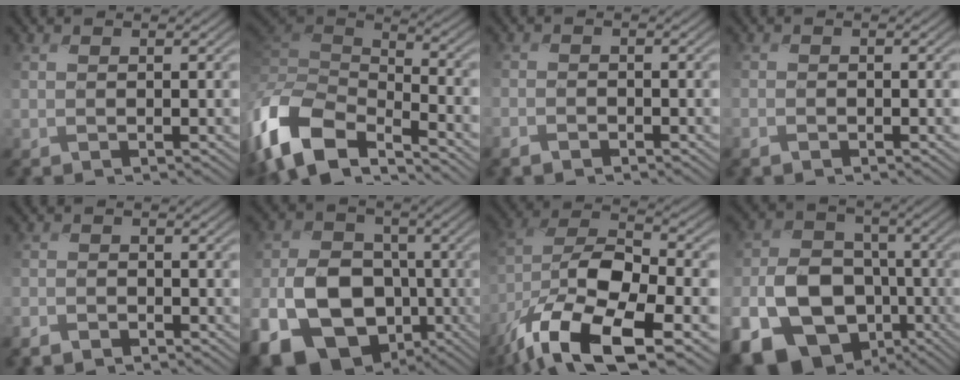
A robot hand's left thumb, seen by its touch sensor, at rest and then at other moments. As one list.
[{"total": 13.3, "force": [-7.0, 6.8, 9.0], "torque": [-0.240, -0.007, -0.134]}, {"total": 2.1, "force": [-1.7, 1.1, 0.6], "torque": [-0.013, -0.004, -0.039]}, {"total": 1.4, "force": [-1.0, 0.8, 0.5], "torque": [-0.012, -0.004, -0.023]}, {"total": 2.6, "force": [-2.1, 1.2, 0.8], "torque": [-0.015, -0.005, -0.049]}, {"total": 15.4, "force": [-5.7, 11.8, 8.1], "torque": [-0.194, -0.047, -0.104]}, {"total": 17.2, "force": [-9.4, 7.0, 12.7], "torque": [-0.271, -0.028, -0.174]}, {"total": 19.0, "force": [-8.6, 14.7, 8.5], "torque": [-0.202, -0.063, -0.164]}]